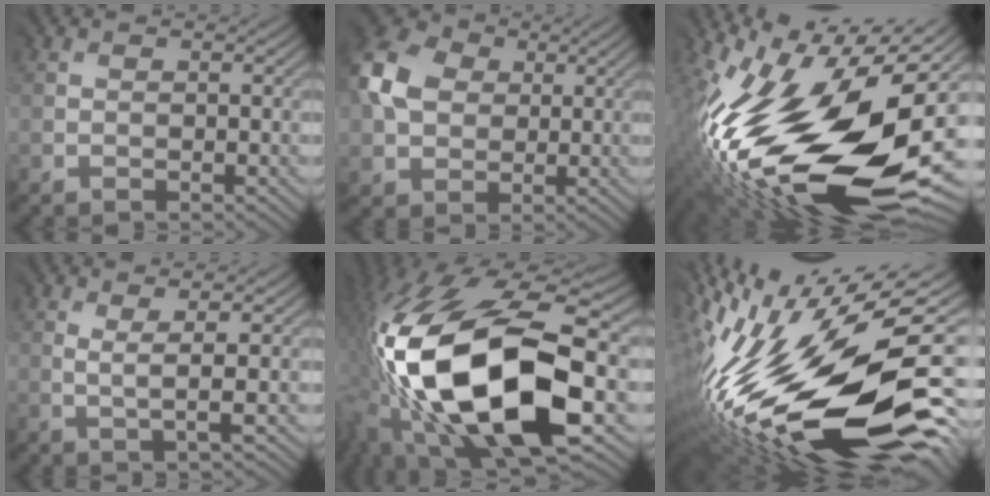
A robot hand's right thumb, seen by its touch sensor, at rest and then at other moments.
{"total": 10.1, "force": [2.4, 7.8, 5.9], "torque": [-0.168, 0.022, 0.041]}
{"total": 20.5, "force": [-3.4, 9.6, 17.8], "torque": [-0.362, -0.035, -0.061]}
{"total": 2.2, "force": [0.6, 0.1, 2.1], "torque": [-0.042, 0.001, 0.013]}
{"total": 20.3, "force": [-2.4, 10.3, 17.3], "torque": [-0.393, -0.038, -0.020]}
{"total": 20.0, "force": [-5.1, 7.5, 17.9], "torque": [-0.349, -0.014, -0.094]}